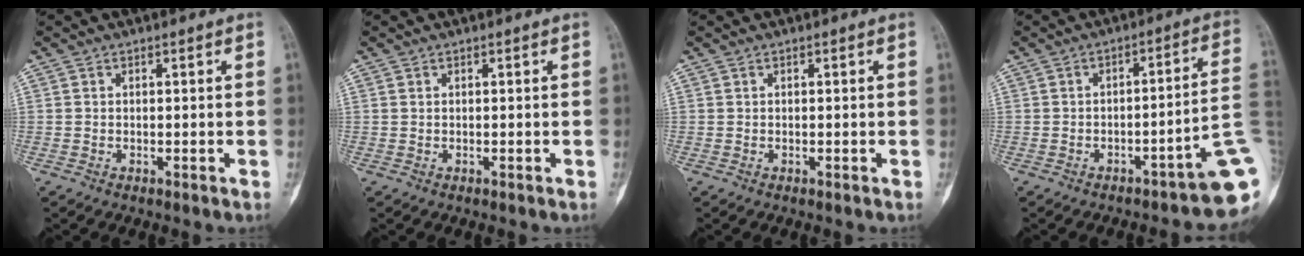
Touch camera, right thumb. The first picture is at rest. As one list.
[{"total": 0.0}, {"total": 0.0}, {"total": 11.9, "force": [-4.5, 2.1, 10.9], "torque": [-0.099, 0.047, -0.060]}]